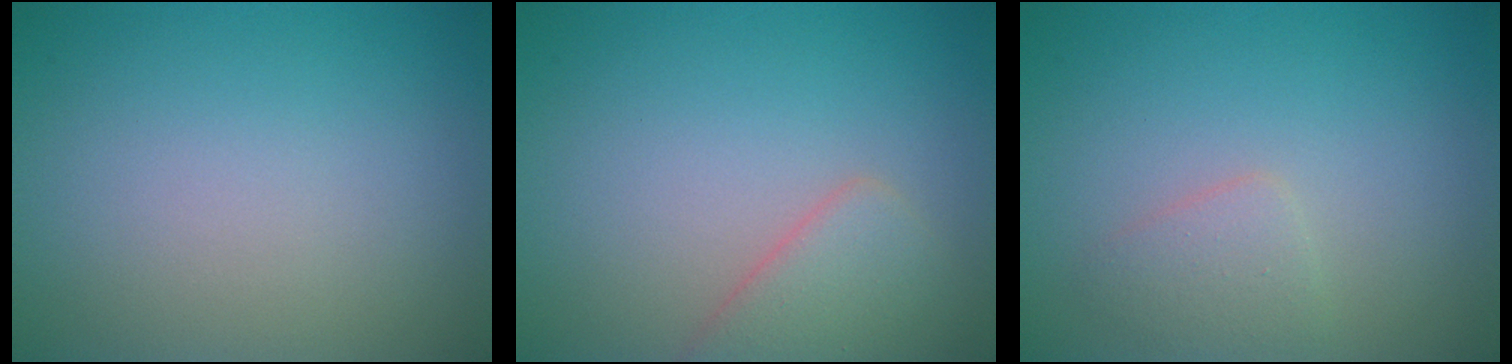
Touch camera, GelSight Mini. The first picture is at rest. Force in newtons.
{"total": 2.9, "press": 2.9, "slide": 0.1}
{"total": 1.6, "press": 1.6, "slide": 0.0}